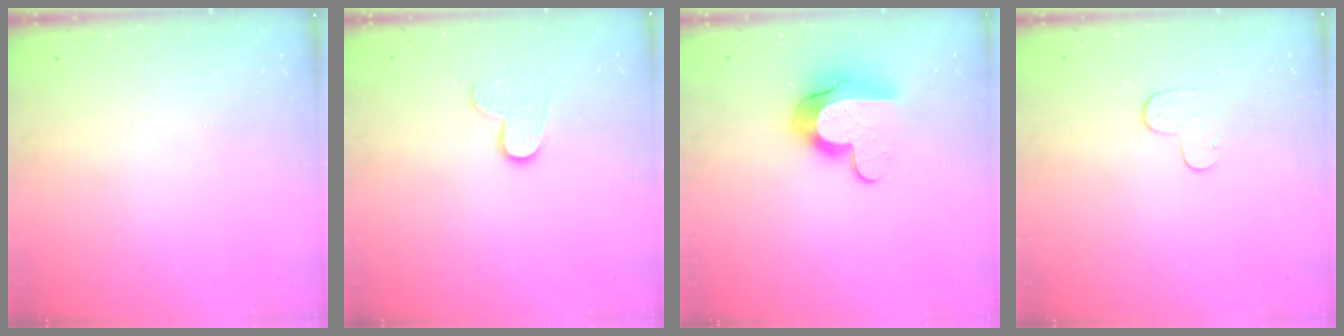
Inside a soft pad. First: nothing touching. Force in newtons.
{"total": 5.9, "press": 5.9, "slide": 0.4}
{"total": 11.1, "press": 11.1, "slide": 0.8}
{"total": 4.3, "press": 4.2, "slide": 0.4}